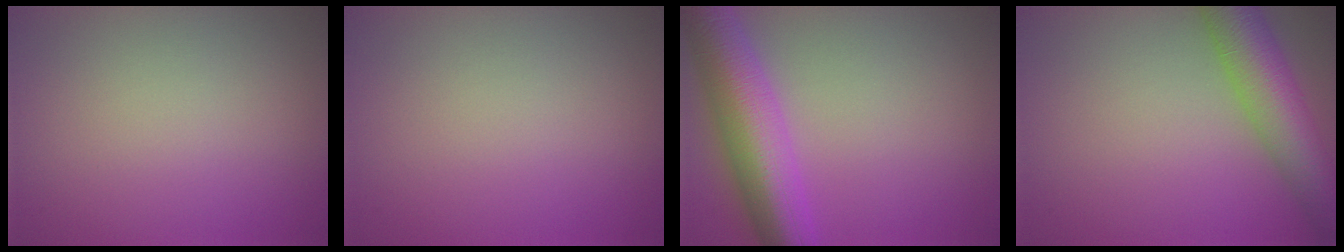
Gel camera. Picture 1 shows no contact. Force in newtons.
{"total": 0.0}
{"total": 9.2, "press": 9.2, "slide": 0.1}
{"total": 7.9, "press": 7.9, "slide": 0.4}